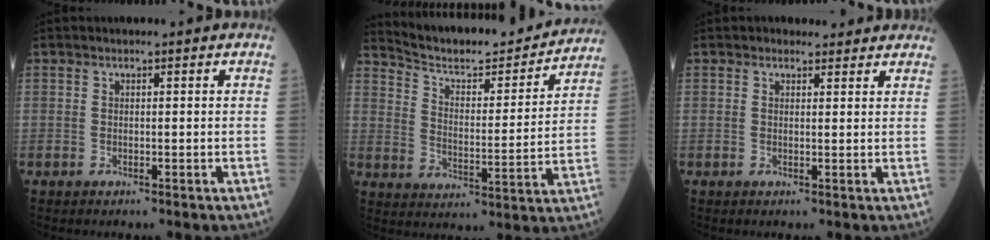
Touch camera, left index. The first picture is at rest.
{"total": 17.6, "force": [16.8, 2.0, 4.9], "torque": [-0.082, -0.023, 0.239]}
{"total": 2.8, "force": [2.5, 1.2, 0.2], "torque": [0.001, 0.006, 0.024]}